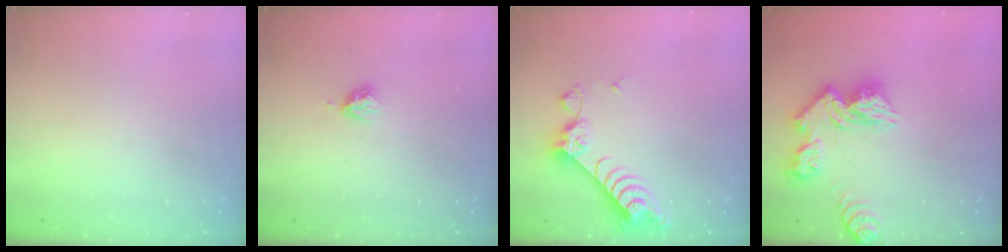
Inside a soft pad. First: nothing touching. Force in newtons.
{"total": 3.4, "press": 3.3, "slide": 0.5}
{"total": 8.1, "press": 8.1, "slide": 0.7}
{"total": 13.2, "press": 13.2, "slide": 1.2}